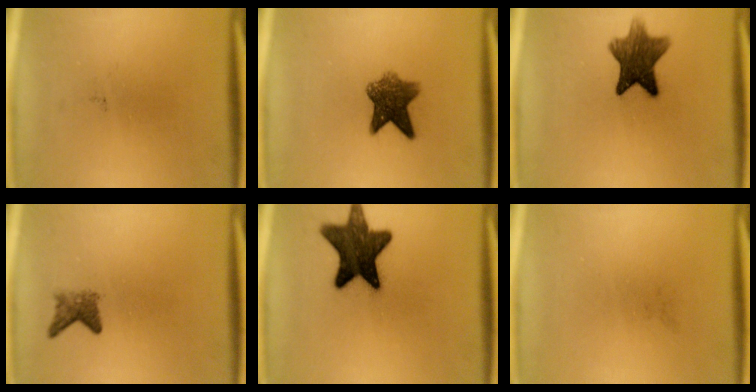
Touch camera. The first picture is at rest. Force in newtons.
{"total": 7.3}
{"total": 9.3}
{"total": 2.3}
{"total": 13.7}
{"total": 0.0}